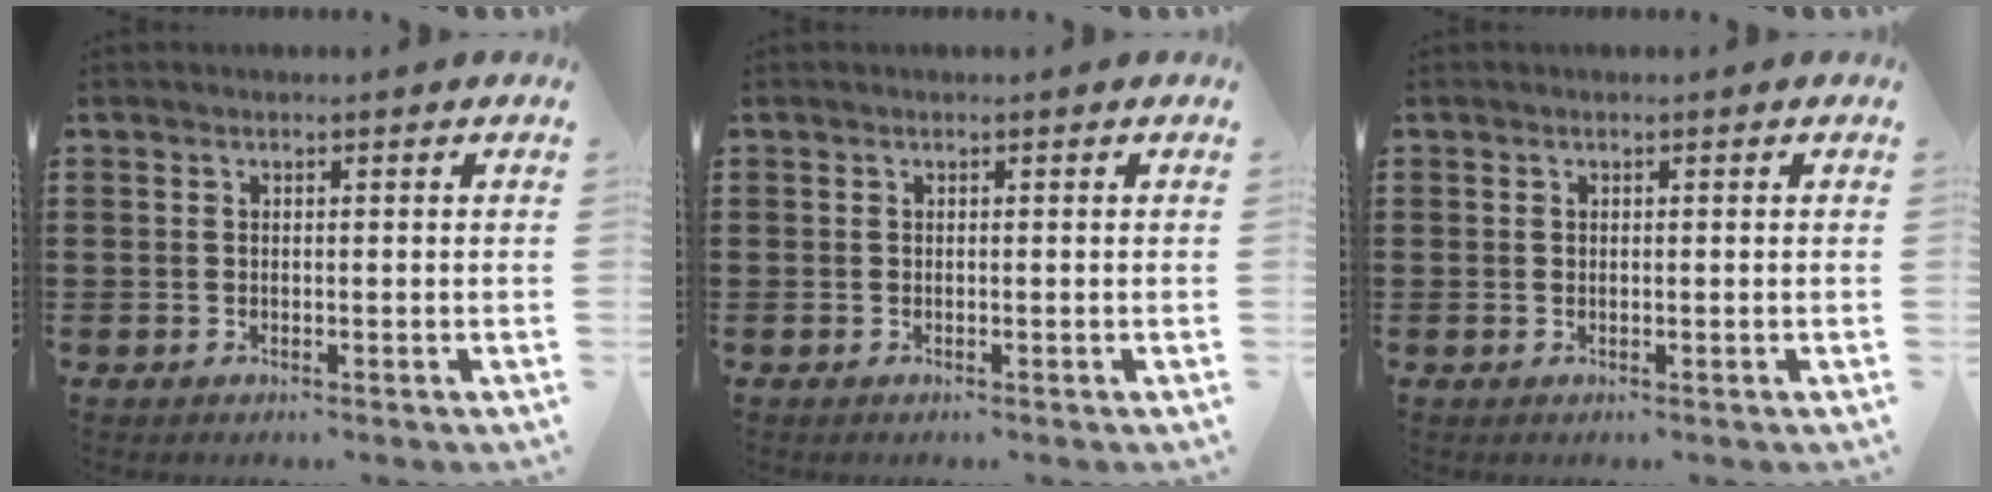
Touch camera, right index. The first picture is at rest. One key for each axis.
{"total": 0.0}
{"total": 0.0}